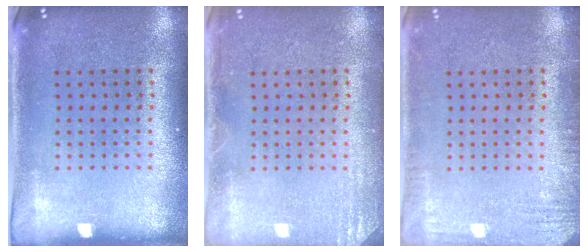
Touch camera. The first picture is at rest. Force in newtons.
{"total": 1.8, "press": 1.8, "slide": 0.2}
{"total": 2.1, "press": 2.1, "slide": 0.2}